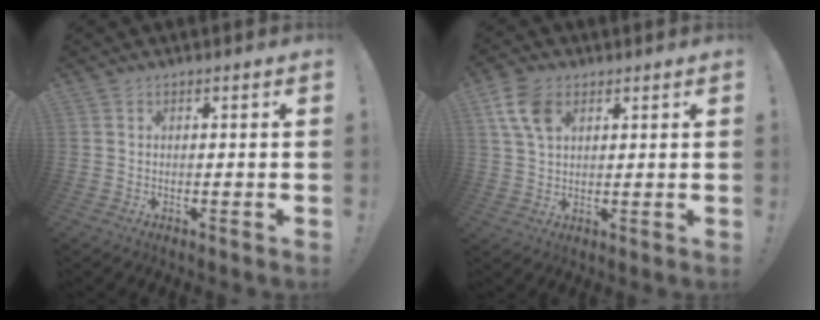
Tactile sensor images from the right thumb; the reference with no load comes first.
{"total": 8.6, "force": [3.6, 5.5, 5.6], "torque": [-0.111, -0.005, 0.069]}